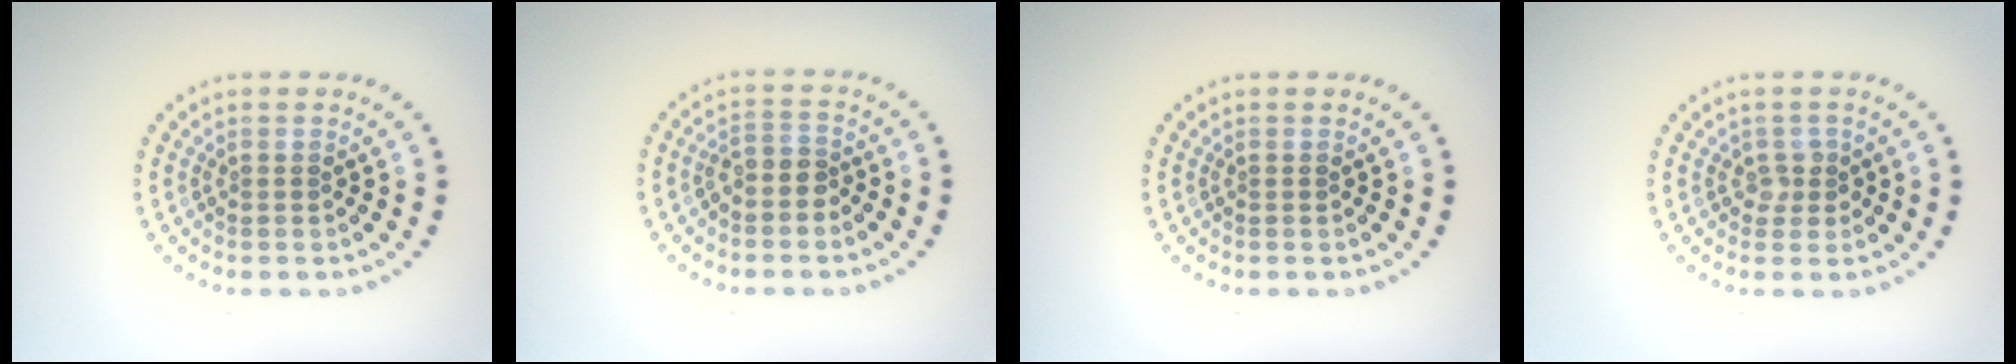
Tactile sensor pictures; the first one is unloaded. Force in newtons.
{"total": 2.1, "press": 1.8, "slide": 1.1}
{"total": 0.0}
{"total": 1.3, "press": 1.1, "slide": 0.6}